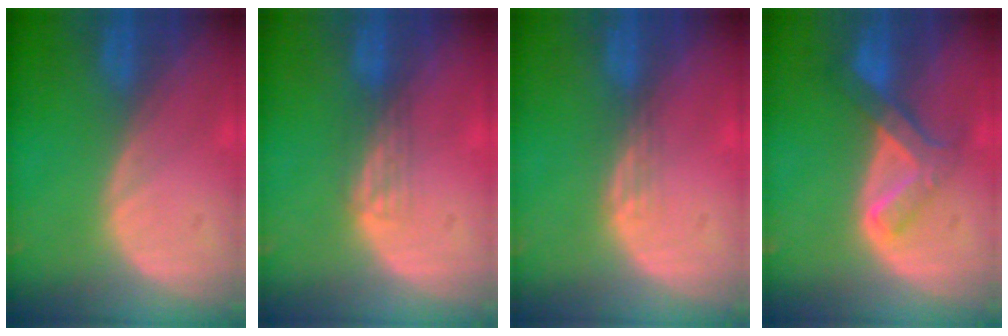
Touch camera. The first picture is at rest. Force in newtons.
{"total": 2.2, "press": 1.8, "slide": 1.2}
{"total": 1.8, "press": 1.3, "slide": 1.2}
{"total": 6.9, "press": 5.8, "slide": 3.7}